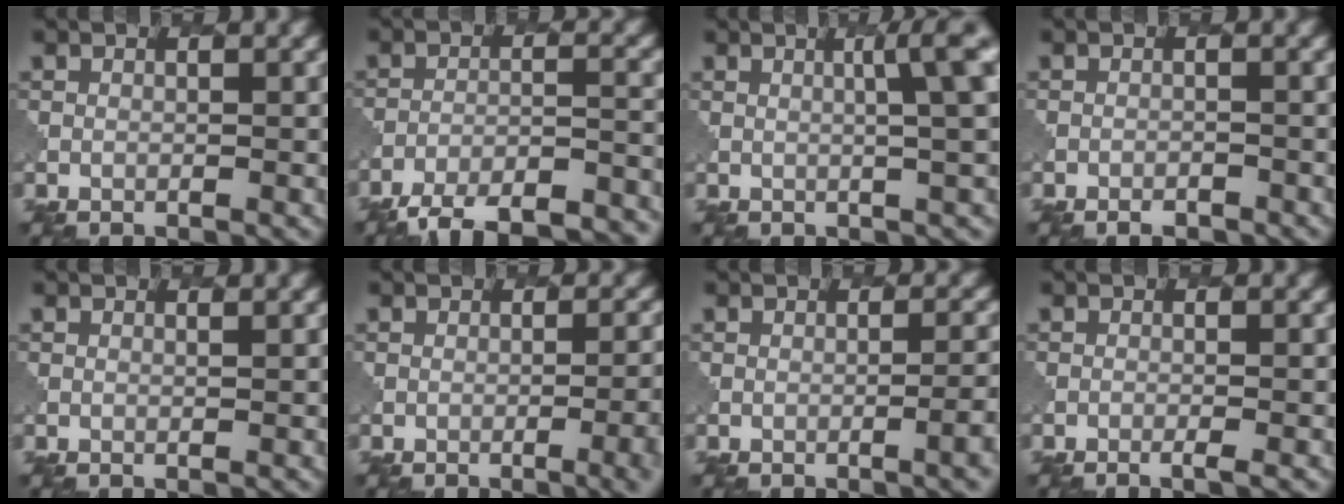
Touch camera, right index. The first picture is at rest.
{"total": 12.7, "force": [-11.5, 3.2, 4.4], "torque": [-0.067, -0.009, -0.147]}
{"total": 4.4, "force": [1.1, 0.6, 4.2], "torque": [-0.048, 0.012, 0.022]}
{"total": 1.5, "force": [-1.4, 0.4, 0.5], "torque": [-0.004, 0.002, -0.016]}
{"total": 0.7, "force": [0.4, 0.2, 0.5], "torque": [-0.005, 0.000, 0.003]}
{"total": 5.2, "force": [-1.9, 1.9, 4.4], "torque": [-0.030, 0.007, -0.017]}
{"total": 3.5, "force": [-1.1, 1.0, 3.2], "torque": [-0.026, 0.009, -0.019]}
{"total": 1.4, "force": [-0.8, 0.2, 1.1], "torque": [-0.006, 0.000, -0.018]}